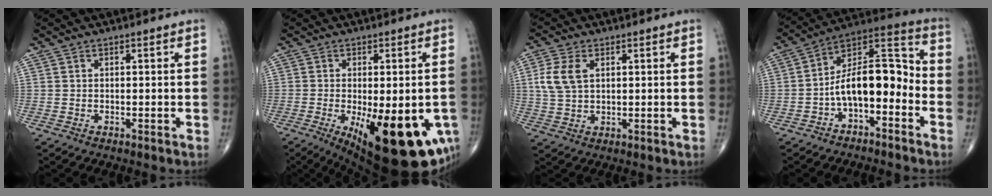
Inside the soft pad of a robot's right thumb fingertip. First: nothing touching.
{"total": 22.2, "force": [-7.7, 8.4, 19.1], "torque": [-0.211, -0.022, -0.088]}
{"total": 6.4, "force": [1.7, 3.9, 4.8], "torque": [-0.106, 0.003, 0.035]}
{"total": 13.8, "force": [-3.8, 6.9, 11.4], "torque": [-0.166, 0.074, -0.072]}